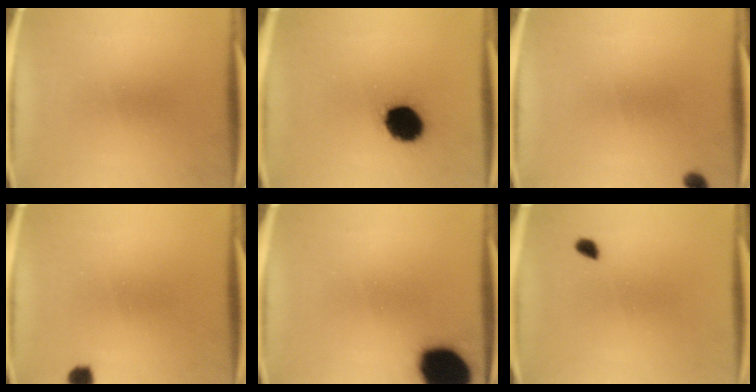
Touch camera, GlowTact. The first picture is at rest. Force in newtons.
{"total": 14.0}
{"total": 1.5}
{"total": 2.2}
{"total": 19.3}
{"total": 1.7}